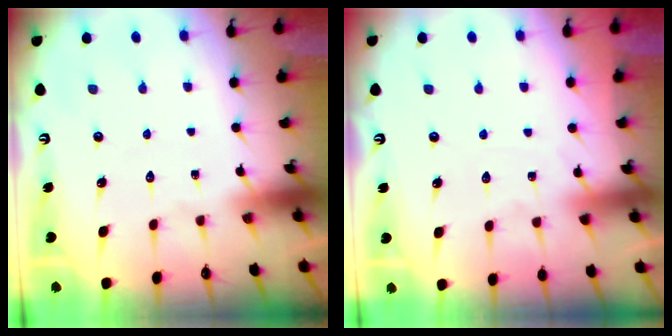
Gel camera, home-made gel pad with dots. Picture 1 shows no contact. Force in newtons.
{"total": 4.0, "press": 4.0, "slide": 0.5}